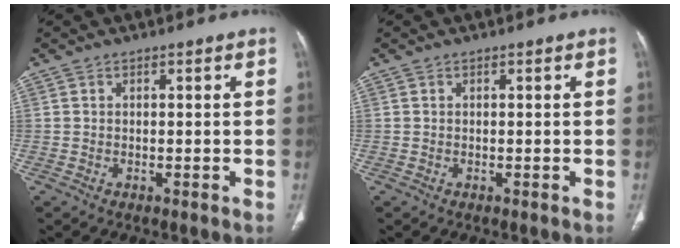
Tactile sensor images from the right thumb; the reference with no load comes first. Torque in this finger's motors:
{"motor_torque": [0.00, 0.00, -0.06, -0.06, 0.00]}